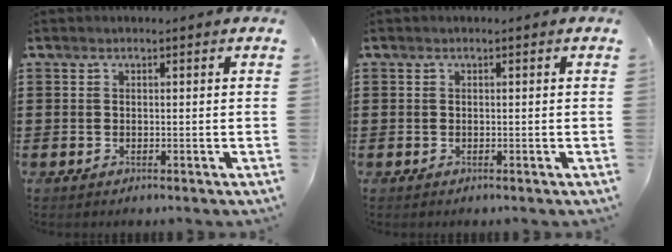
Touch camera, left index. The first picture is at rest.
{"total": 0.0}